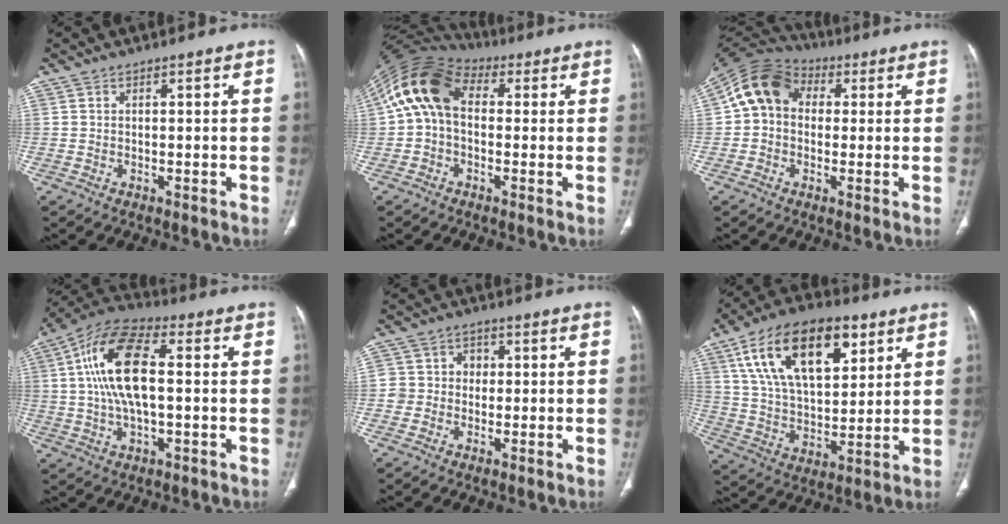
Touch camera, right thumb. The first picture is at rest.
{"total": 12.6, "force": [1.6, 8.5, 9.1], "torque": [-0.170, 0.038, 0.015]}
{"total": 11.7, "force": [1.7, 9.4, 6.8], "torque": [-0.116, 0.033, 0.016]}
{"total": 15.9, "force": [1.7, 7.1, 14.1], "torque": [-0.279, 0.023, 0.024]}
{"total": 4.8, "force": [-0.1, 4.7, 1.0], "torque": [0.017, 0.016, -0.006]}
{"total": 22.6, "force": [10.1, 11.7, 16.5], "torque": [-0.262, -0.019, 0.180]}